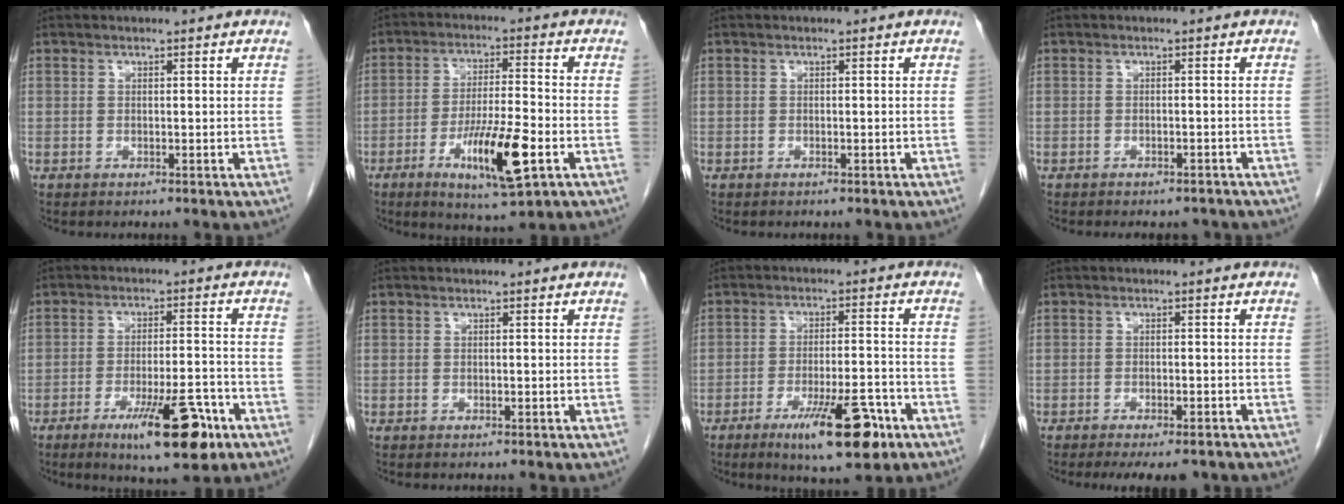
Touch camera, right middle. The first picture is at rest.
{"total": 11.4, "force": [-4.5, 1.4, 10.4], "torque": [-0.185, -0.018, -0.073]}
{"total": 0.0}
{"total": 4.4, "force": [-3.9, 1.6, 1.0], "torque": [-0.009, 0.001, -0.045]}
{"total": 11.0, "force": [-6.1, 1.9, 9.0], "torque": [-0.138, -0.012, -0.089]}
{"total": 0.0}
{"total": 10.8, "force": [-6.1, 1.9, 8.7], "torque": [-0.136, -0.012, -0.091]}
{"total": 6.9, "force": [-5.6, 1.9, 3.6], "torque": [-0.041, -0.008, -0.077]}